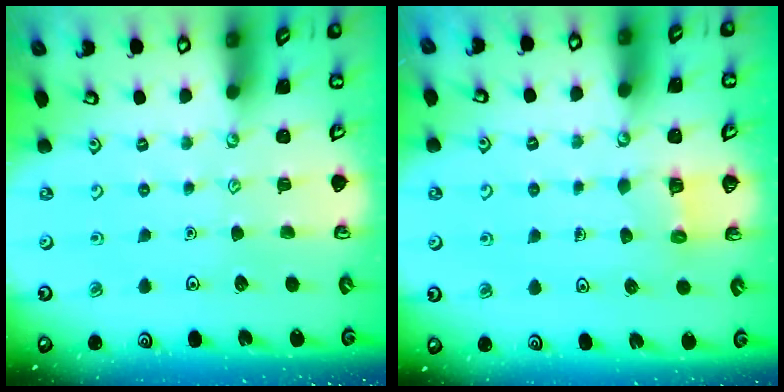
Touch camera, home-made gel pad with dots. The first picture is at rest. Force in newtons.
{"total": 3.4, "press": 3.4, "slide": 0.2}